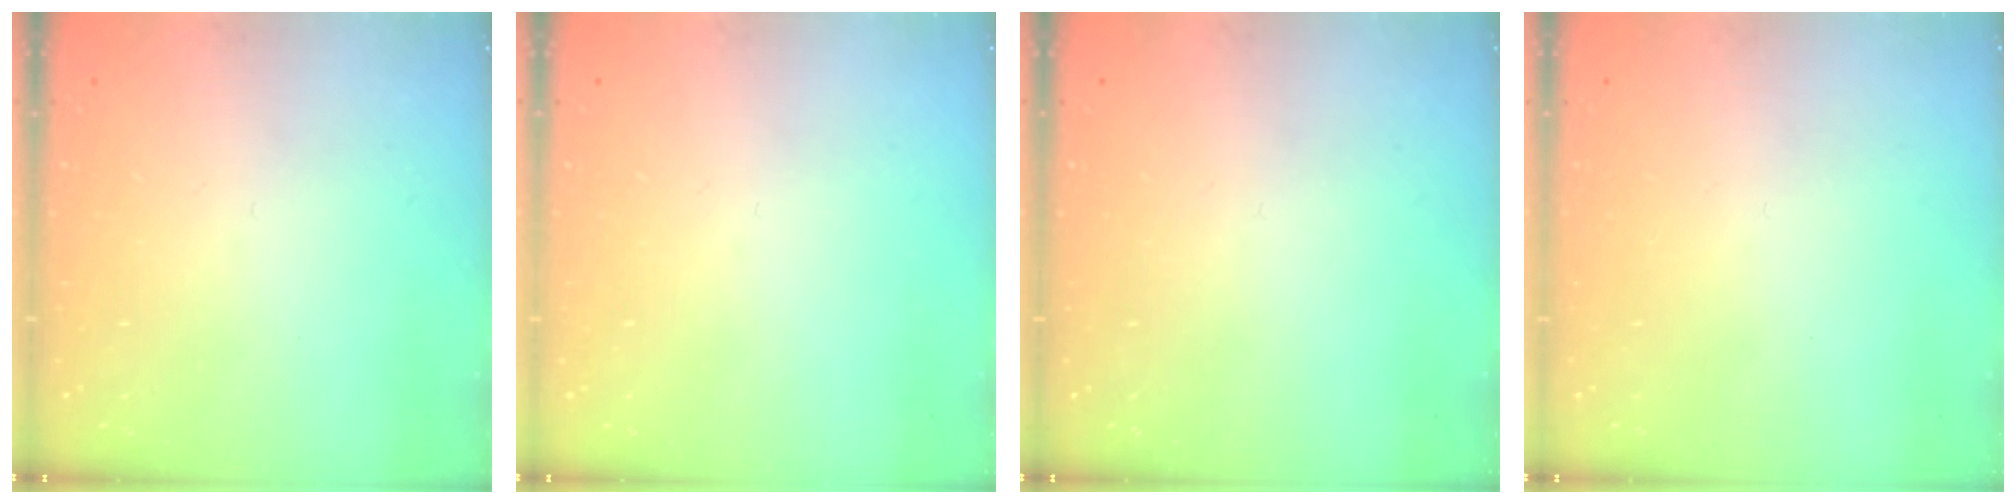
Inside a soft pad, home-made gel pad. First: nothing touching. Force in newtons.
{"total": 0.0}
{"total": 0.0}
{"total": 1.6, "press": 1.6, "slide": 0.1}